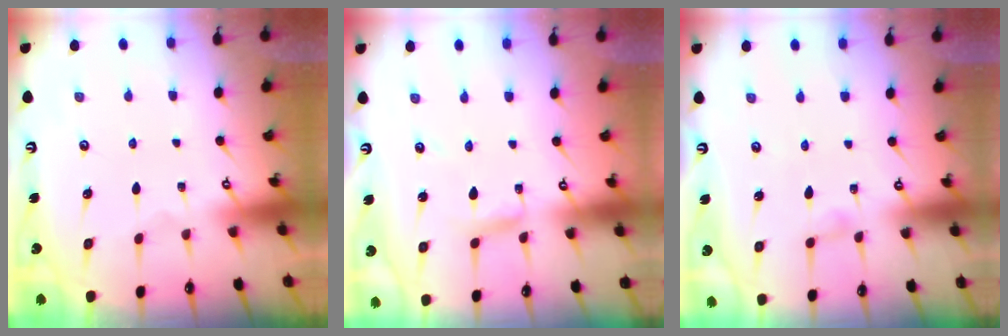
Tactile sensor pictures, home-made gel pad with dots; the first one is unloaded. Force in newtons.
{"total": 2.3, "press": 2.3, "slide": 0.2}
{"total": 2.5, "press": 2.4, "slide": 0.3}